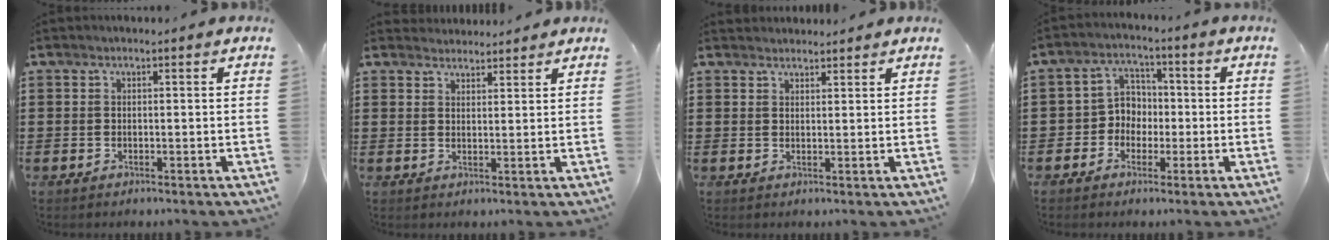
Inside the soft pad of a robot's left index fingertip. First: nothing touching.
{"total": 2.5, "force": [2.4, 0.4, -0.3], "torque": [0.000, -0.003, 0.048]}
{"total": 1.8, "force": [1.8, 0.3, -0.2], "torque": [-0.001, 0.002, 0.035]}
{"total": 4.7, "force": [-1.4, 4.4, 1.2], "torque": [-0.040, 0.015, -0.032]}